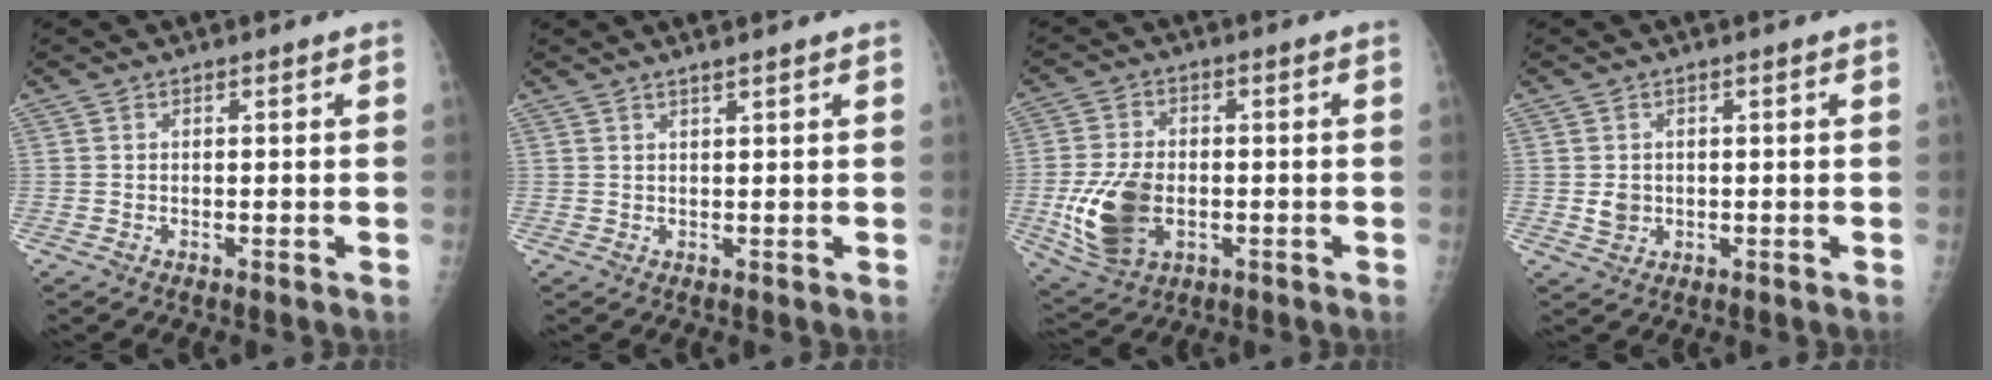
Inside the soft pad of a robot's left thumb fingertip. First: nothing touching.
{"total": 1.6, "force": [1.2, 0.0, 1.1], "torque": [-0.018, -0.004, 0.023]}
{"total": 12.5, "force": [-2.5, 8.0, 9.3], "torque": [-0.174, 0.002, -0.035]}
{"total": 2.6, "force": [-0.1, 2.3, 1.3], "torque": [-0.013, 0.000, 0.003]}